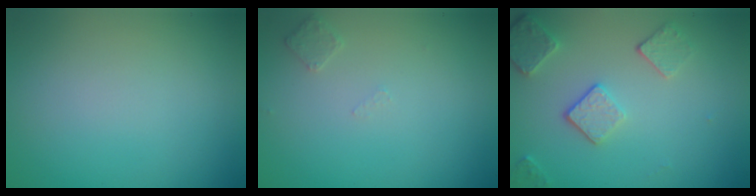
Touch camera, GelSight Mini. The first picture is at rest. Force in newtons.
{"total": 1.0, "press": 1.0, "slide": 0.1}
{"total": 3.6, "press": 2.8, "slide": 2.2}